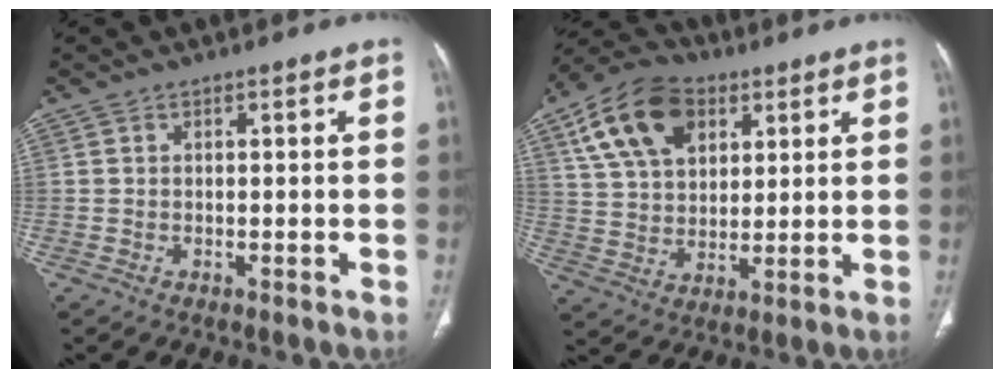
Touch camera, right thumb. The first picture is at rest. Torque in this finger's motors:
{"motor_torque": [-0.79, 1.43, 0.25, 0.44, 0.11]}